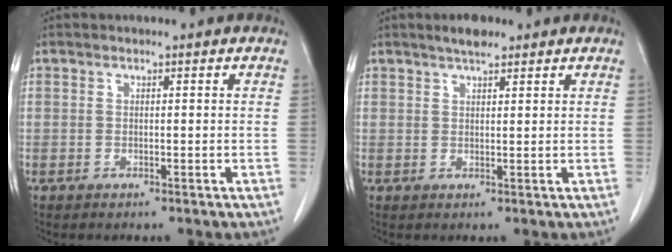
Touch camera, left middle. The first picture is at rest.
{"total": 3.0, "force": [2.4, 0.8, 1.7], "torque": [-0.034, 0.007, 0.038]}